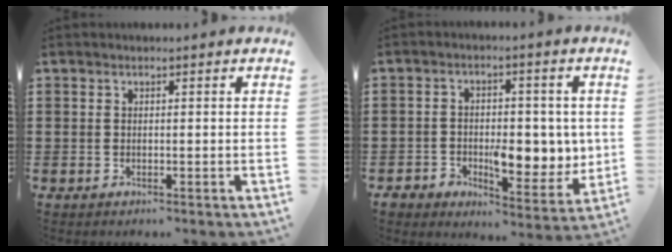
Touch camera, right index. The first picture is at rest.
{"total": 8.2, "force": [-0.9, 5.3, 6.1], "torque": [-0.095, 0.009, -0.012]}